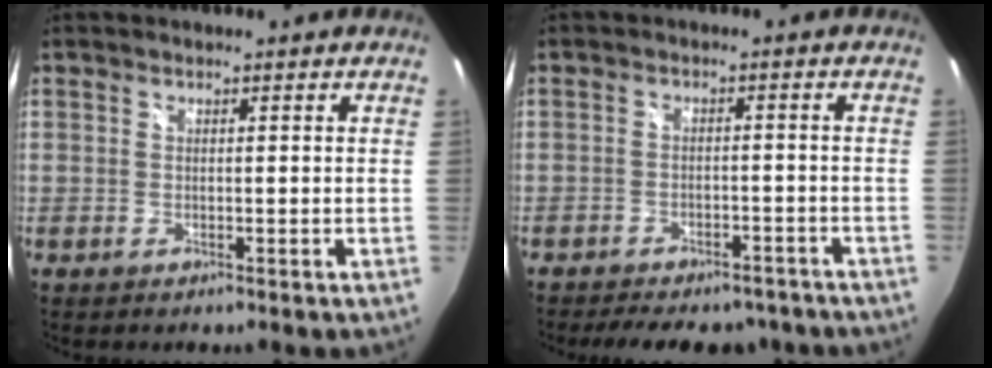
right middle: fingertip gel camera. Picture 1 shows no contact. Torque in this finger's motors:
{"motor_torque": [0.87, -1.03, 0.13, 0.05]}